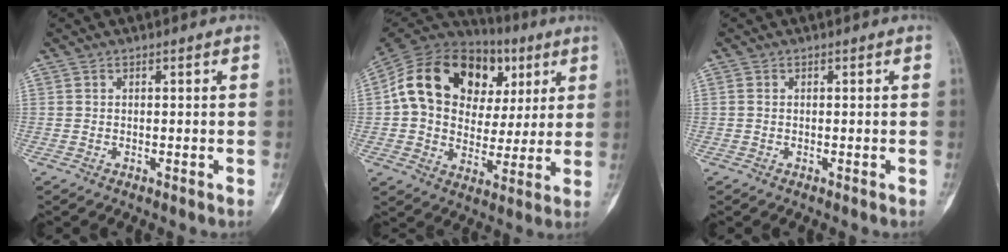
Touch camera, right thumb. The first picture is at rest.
{"total": 23.2, "force": [6.1, 16.8, 14.7], "torque": [-0.232, 0.029, 0.101]}
{"total": 0.6, "force": [0.0, 0.4, 0.4], "torque": [-0.011, 0.000, -0.001]}